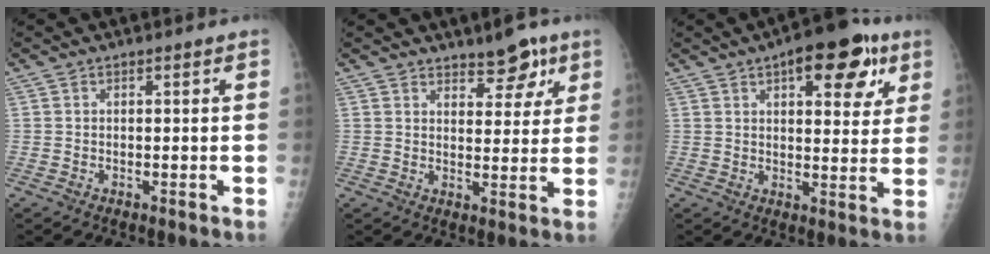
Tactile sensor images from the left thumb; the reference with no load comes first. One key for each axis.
{"total": 6.7, "fx": 4.6, "fy": 3.1, "fz": 3.8, "tx": -0.021, "ty": -0.026, "tz": 0.064}
{"total": 14.0, "fx": 6.8, "fy": 6.1, "fz": 10.6, "tx": -0.096, "ty": -0.013, "tz": 0.085}